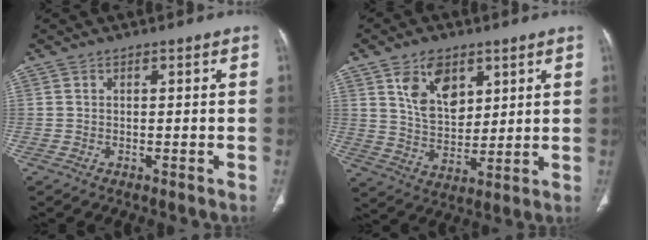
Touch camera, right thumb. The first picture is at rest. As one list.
[{"total": 10.9, "force": [5.2, 6.7, 6.8], "torque": [-0.090, -0.030, 0.102]}]